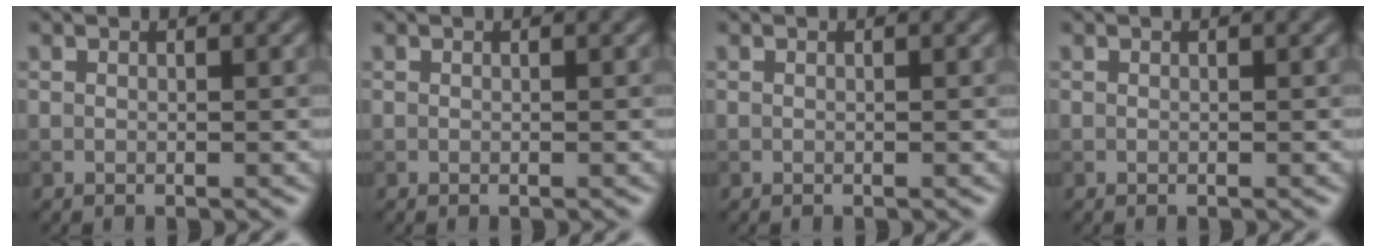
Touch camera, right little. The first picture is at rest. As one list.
[{"total": 0.0}, {"total": 0.0}, {"total": 0.0}]